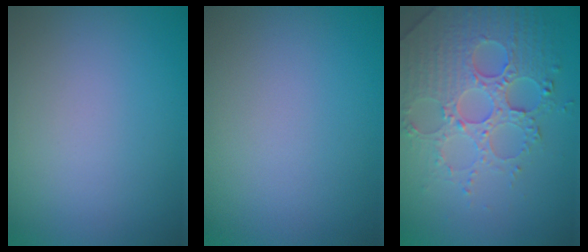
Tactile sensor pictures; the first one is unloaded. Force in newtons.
{"total": 0.0}
{"total": 5.8, "press": 5.3, "slide": 2.4}